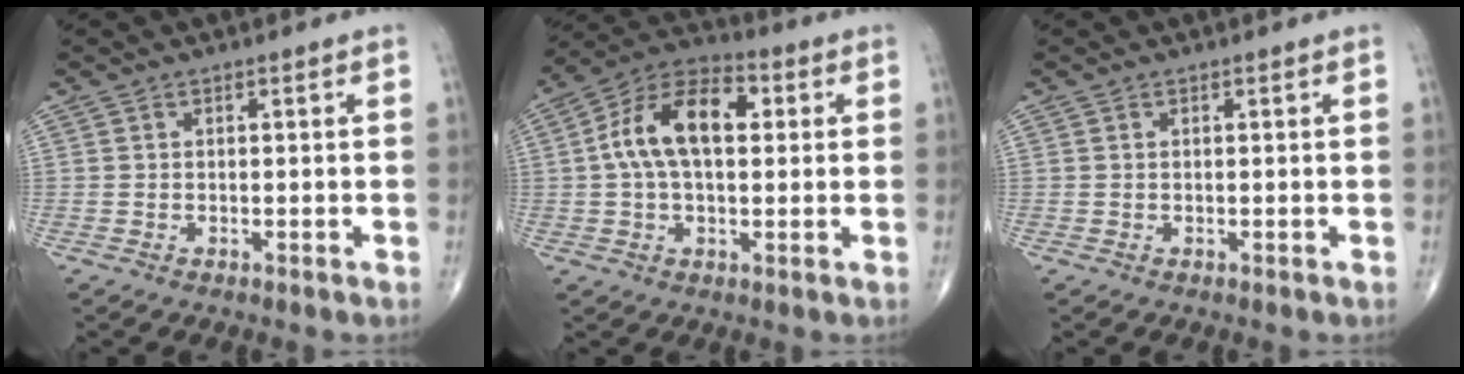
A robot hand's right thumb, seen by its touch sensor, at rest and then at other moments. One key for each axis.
{"total": 14.3, "fx": 2.2, "fy": 8.1, "fz": 11.6, "tx": -0.204, "ty": 0.031, "tz": 0.031}
{"total": 0.0}